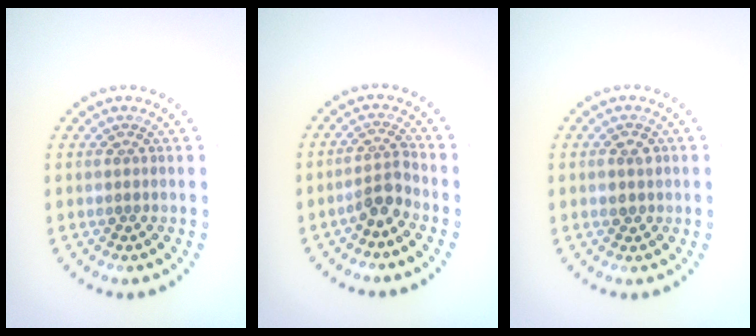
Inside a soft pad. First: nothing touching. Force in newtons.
{"total": 2.4, "press": 1.8, "slide": 1.5}
{"total": 1.4, "press": 1.4, "slide": 0.2}